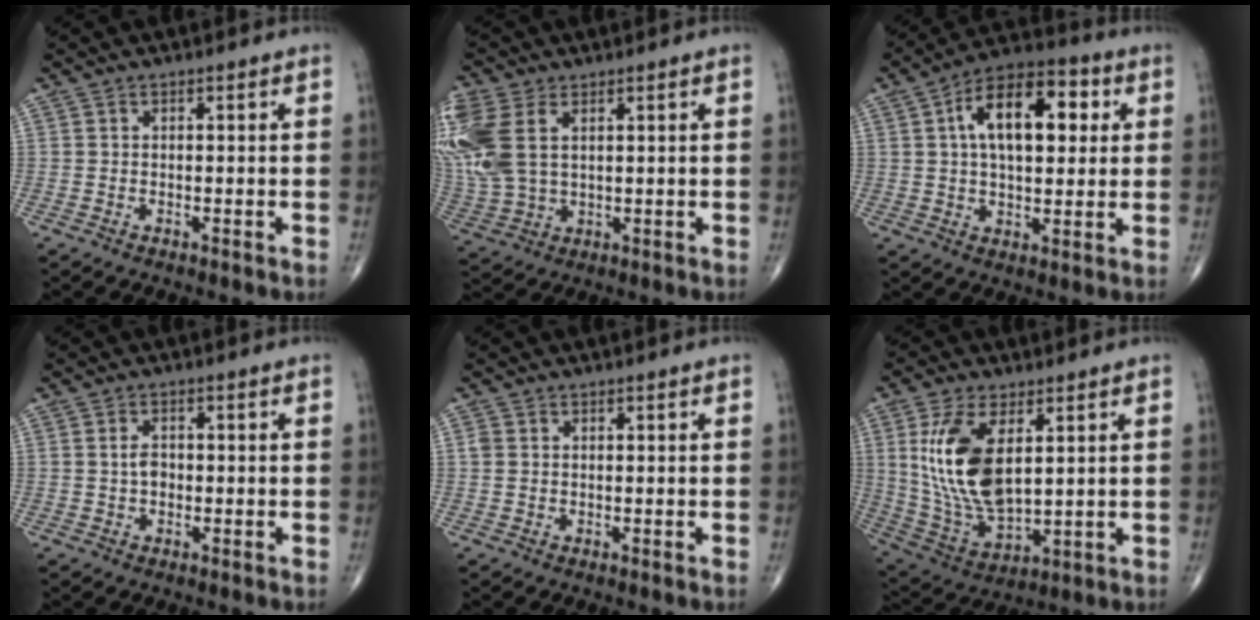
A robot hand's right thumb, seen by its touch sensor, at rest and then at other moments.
{"total": 16.1, "force": [4.4, 10.3, 11.6], "torque": [-0.316, 0.001, 0.094]}
{"total": 15.6, "force": [3.6, 8.3, 12.7], "torque": [-0.178, 0.019, 0.051]}
{"total": 2.2, "force": [-0.2, 1.5, 1.5], "torque": [-0.023, 0.004, -0.008]}
{"total": 1.4, "force": [0.2, 1.2, 0.7], "torque": [-0.014, 0.003, 0.005]}
{"total": 16.3, "force": [3.9, 8.1, 13.6], "torque": [-0.267, -0.023, 0.089]}